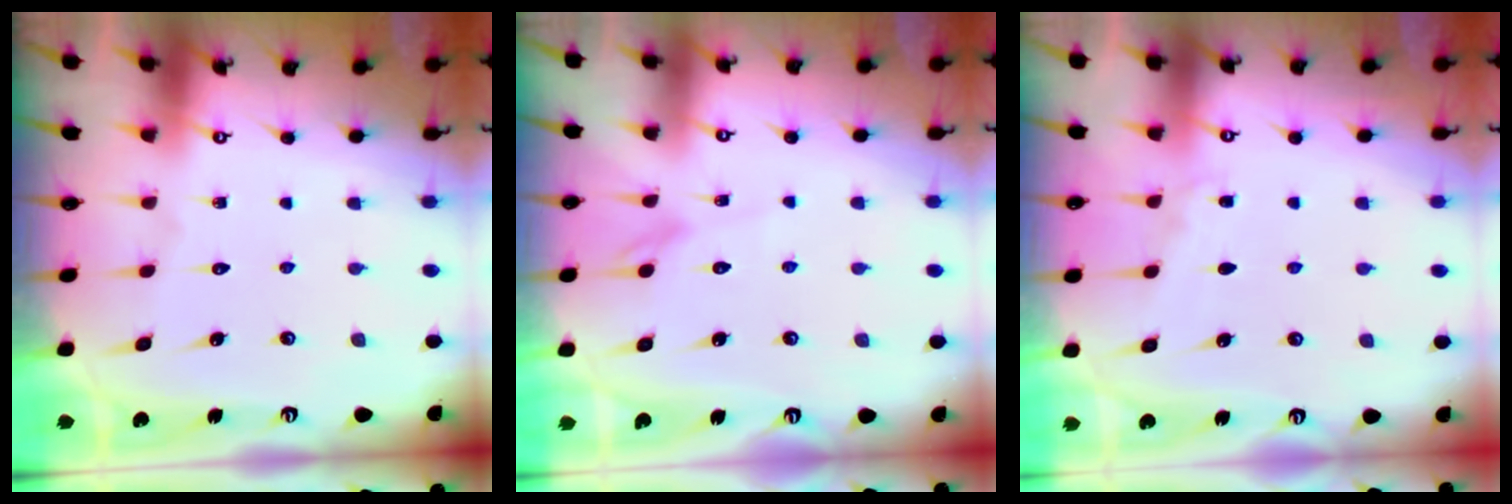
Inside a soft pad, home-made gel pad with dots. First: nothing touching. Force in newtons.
{"total": 2.5, "press": 2.5, "slide": 0.3}
{"total": 3.1, "press": 3.1, "slide": 0.4}